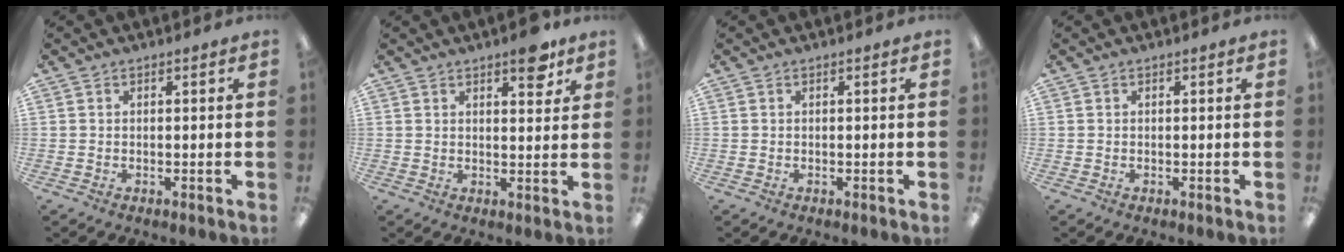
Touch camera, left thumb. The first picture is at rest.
{"total": 6.3, "force": [4.3, 2.4, 3.9], "torque": [-0.030, -0.029, 0.066]}
{"total": 0.0}
{"total": 0.0}